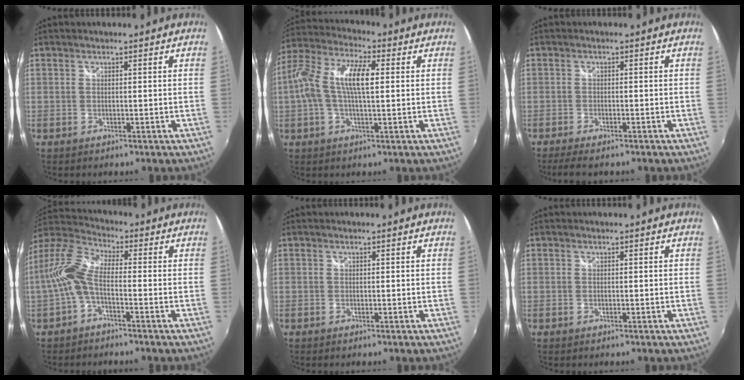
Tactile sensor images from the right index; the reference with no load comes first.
{"total": 12.2, "force": [1.2, 4.1, 11.5], "torque": [-0.232, 0.021, 0.016]}
{"total": 5.1, "force": [-4.0, 1.2, 2.8], "torque": [-0.066, -0.022, -0.071]}
{"total": 8.6, "force": [-1.6, 3.3, 7.8], "torque": [-0.178, 0.018, -0.037]}
{"total": 0.0}
{"total": 0.0}